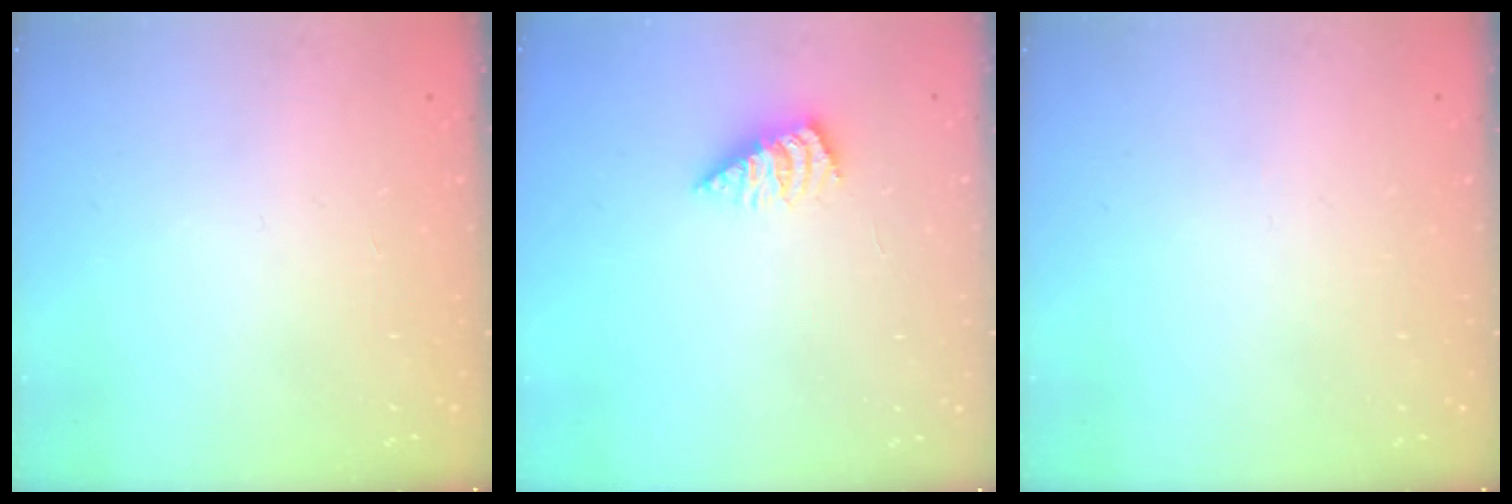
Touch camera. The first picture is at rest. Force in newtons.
{"total": 2.9, "press": 2.9, "slide": 0.3}
{"total": 0.0}